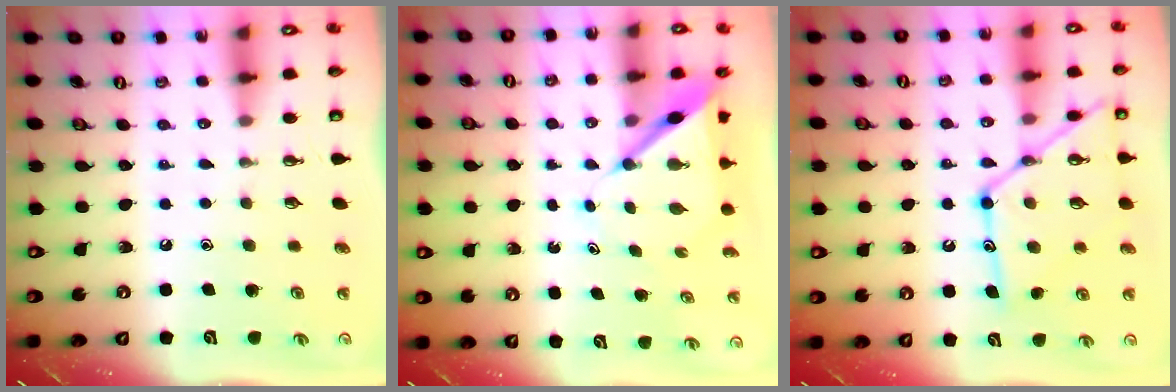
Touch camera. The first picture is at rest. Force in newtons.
{"total": 6.3, "press": 6.3, "slide": 0.6}
{"total": 17.1, "press": 17.0, "slide": 1.4}